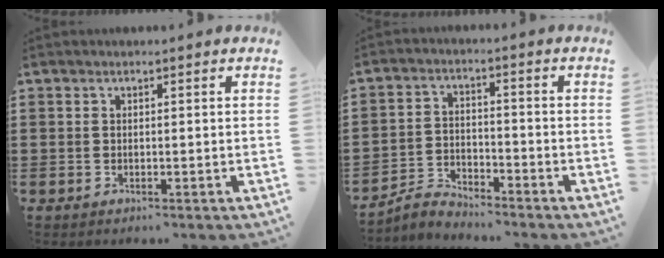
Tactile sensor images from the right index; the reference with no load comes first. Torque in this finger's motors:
{"motor_torque": [-1.38, 0.30, -0.89, -0.21]}